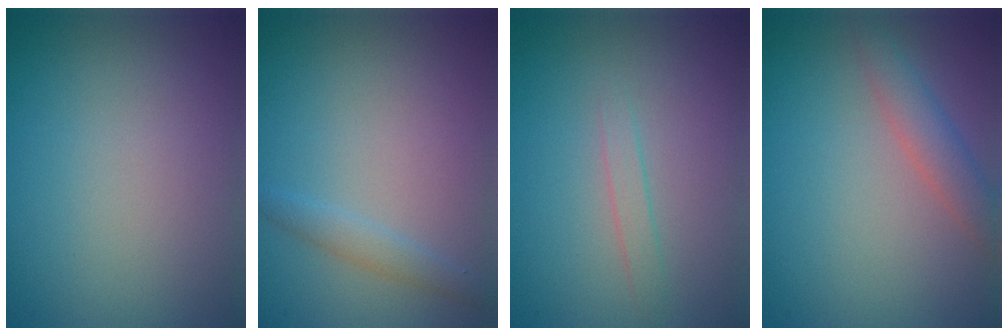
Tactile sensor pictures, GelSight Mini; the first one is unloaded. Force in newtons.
{"total": 1.3, "press": 1.3, "slide": 0.1}
{"total": 1.1, "press": 1.1, "slide": 0.0}
{"total": 2.5, "press": 2.5, "slide": 0.2}